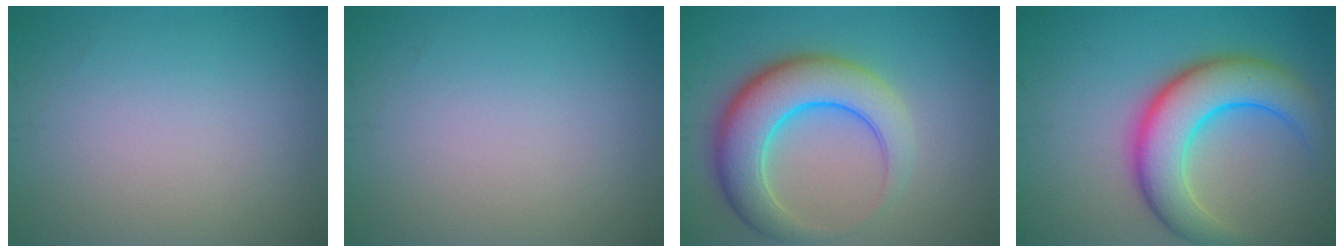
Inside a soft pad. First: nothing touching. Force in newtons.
{"total": 0.0}
{"total": 7.9, "press": 7.9, "slide": 0.1}
{"total": 7.9, "press": 7.9, "slide": 0.1}